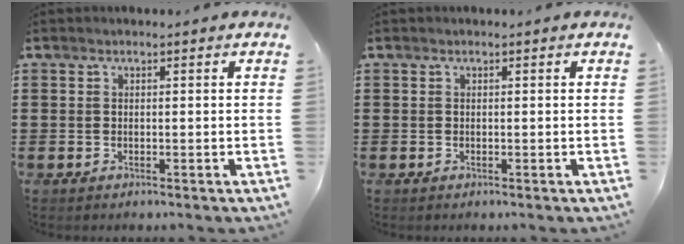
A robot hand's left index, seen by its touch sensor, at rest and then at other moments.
{"total": 0.0}